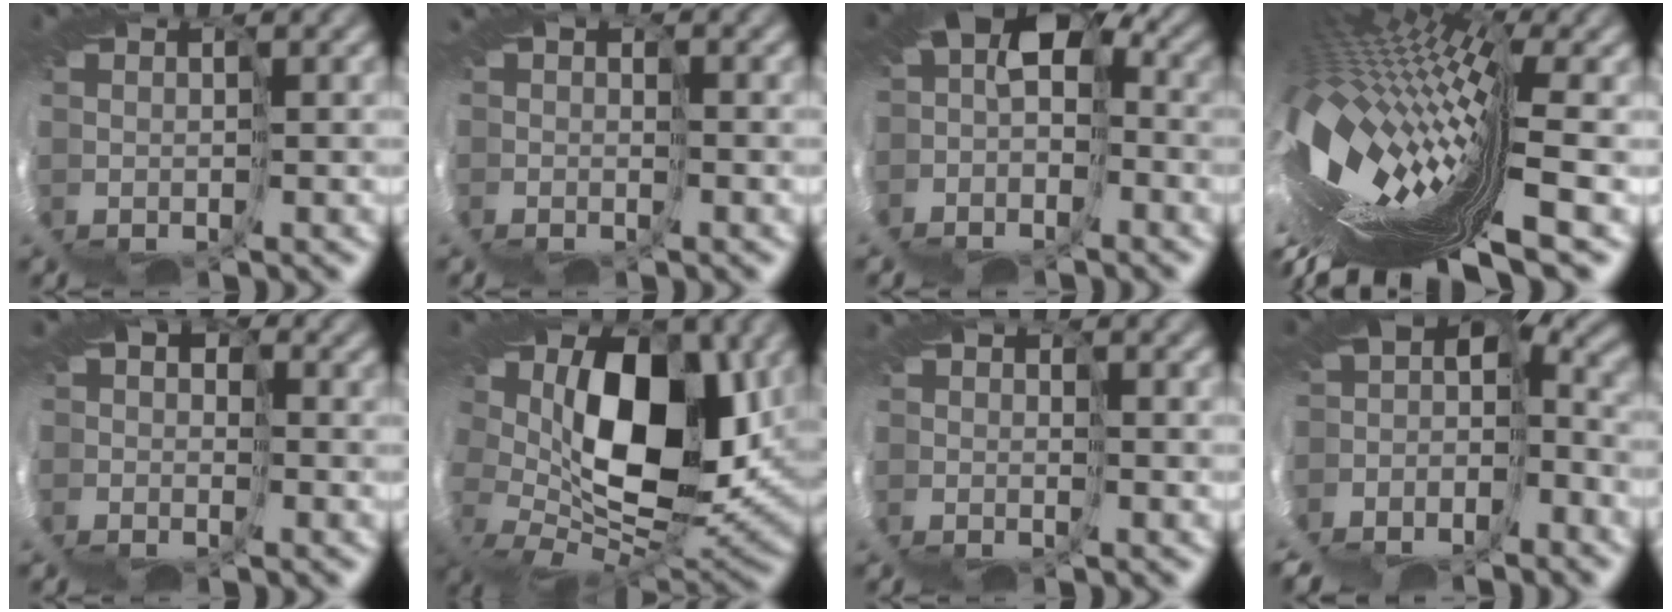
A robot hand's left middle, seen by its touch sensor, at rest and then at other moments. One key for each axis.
{"total": 1.6, "fx": -1.4, "fy": -0.5, "fz": -0.7, "tx": 0.031, "ty": -0.002, "tz": -0.020}
{"total": 5.7, "fx": -1.7, "fy": 4.2, "fz": 3.5, "tx": -0.049, "ty": -0.019, "tz": -0.006}
{"total": 12.6, "fx": -0.6, "fy": 2.5, "fz": 12.4, "tx": -0.209, "ty": -0.046, "tz": 0.000}
{"total": 5.8, "fx": -0.8, "fy": 4.7, "fz": 3.3, "tx": -0.051, "ty": 0.006, "tz": -0.026}
{"total": 9.9, "fx": 3.2, "fy": 5.7, "fz": 7.4, "tx": -0.124, "ty": -0.027, "tz": 0.069}
{"total": 0.8, "fx": -0.6, "fy": 0.5, "fz": 0.1, "tx": 0.017, "ty": 0.004, "tz": -0.010}
{"total": 6.3, "fx": -5.1, "fy": 2.0, "fz": 3.0, "tx": -0.074, "ty": -0.034, "tz": -0.048}